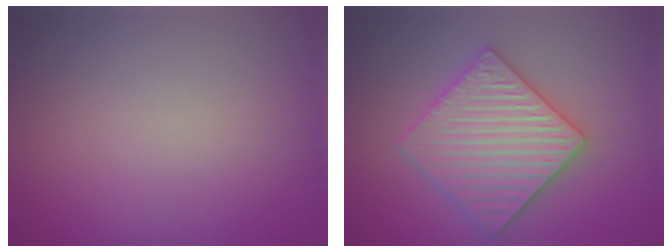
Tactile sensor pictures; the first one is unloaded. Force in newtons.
{"total": 5.9, "press": 5.8, "slide": 1.1}